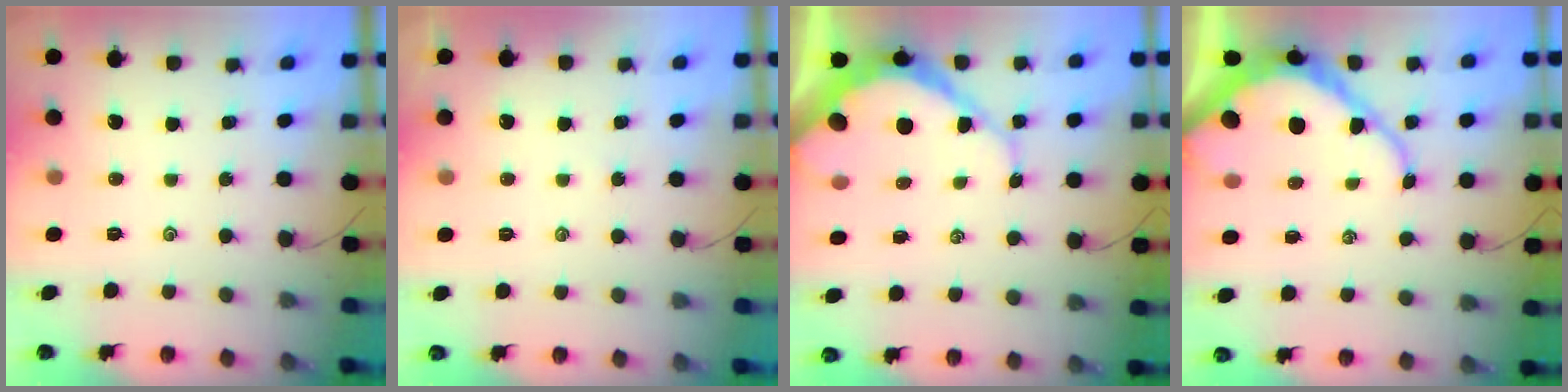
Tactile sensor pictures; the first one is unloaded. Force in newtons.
{"total": 1.9, "press": 1.8, "slide": 0.4}
{"total": 11.0, "press": 11.0, "slide": 1.0}
{"total": 12.6, "press": 12.6, "slide": 1.3}